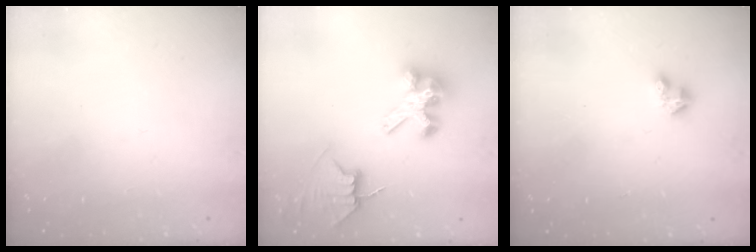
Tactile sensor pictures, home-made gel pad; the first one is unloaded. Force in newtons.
{"total": 7.8, "press": 7.7, "slide": 0.6}
{"total": 3.5, "press": 3.5, "slide": 0.4}